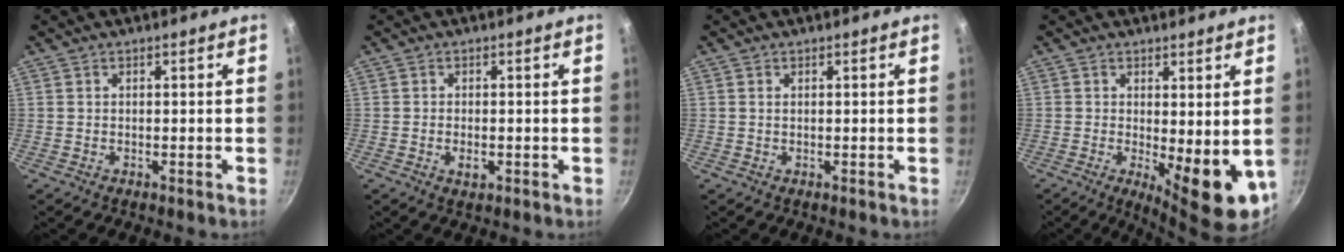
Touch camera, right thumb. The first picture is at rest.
{"total": 2.4, "force": [-0.7, 1.4, 1.9], "torque": [-0.035, -0.002, -0.011]}
{"total": 0.5, "force": [0.2, 0.3, 0.4], "torque": [-0.008, 0.001, 0.004]}
{"total": 10.3, "force": [-0.8, 3.7, 9.5], "torque": [-0.110, -0.011, 0.002]}